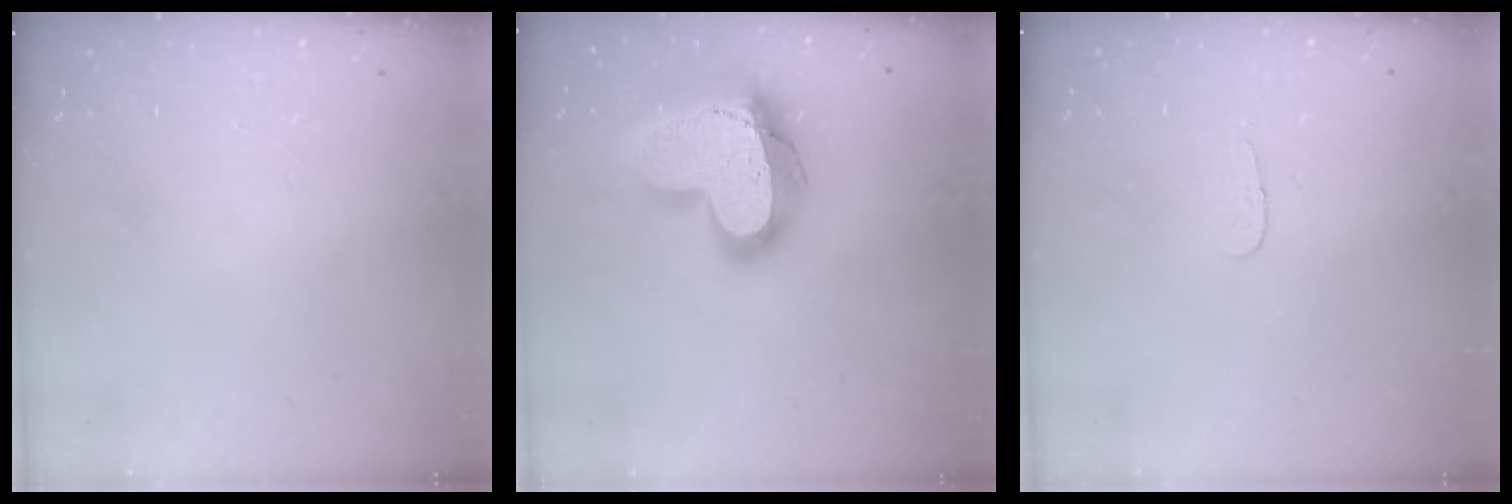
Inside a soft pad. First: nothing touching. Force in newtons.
{"total": 23.4, "press": 23.3, "slide": 1.9}
{"total": 2.8, "press": 2.8, "slide": 0.3}